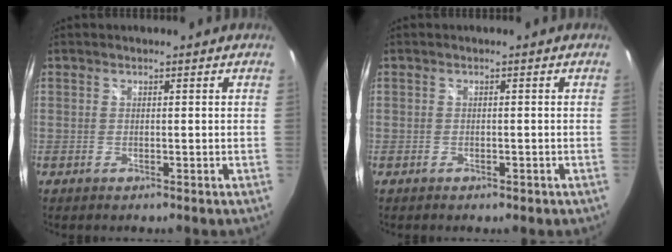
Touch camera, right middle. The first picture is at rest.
{"total": 1.4, "force": [-0.7, 1.0, 0.7], "torque": [-0.013, -0.004, -0.008]}